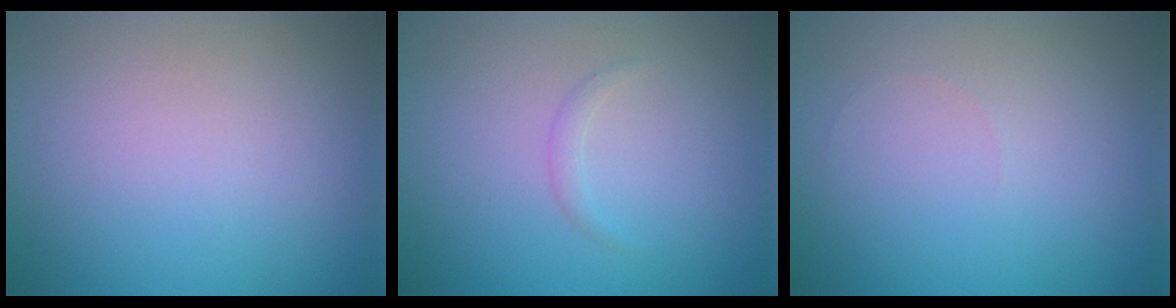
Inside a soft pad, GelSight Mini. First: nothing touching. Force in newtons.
{"total": 0.8, "press": 0.8, "slide": 0.1}
{"total": 0.0}